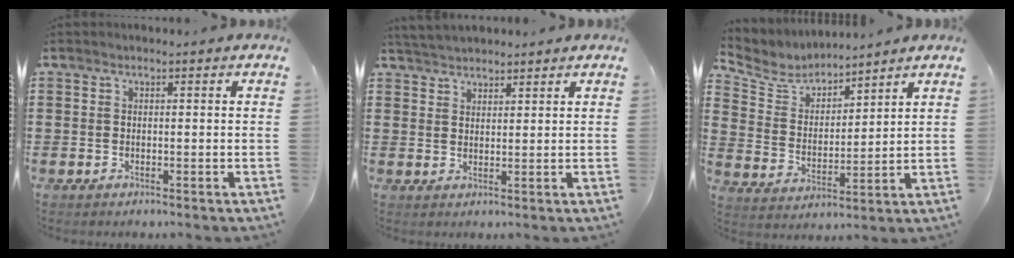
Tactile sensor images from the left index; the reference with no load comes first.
{"total": 2.7, "force": [2.7, 0.5, 0.1], "torque": [-0.010, -0.001, 0.052]}
{"total": 5.7, "force": [5.3, 1.9, 0.8], "torque": [-0.050, -0.029, 0.091]}